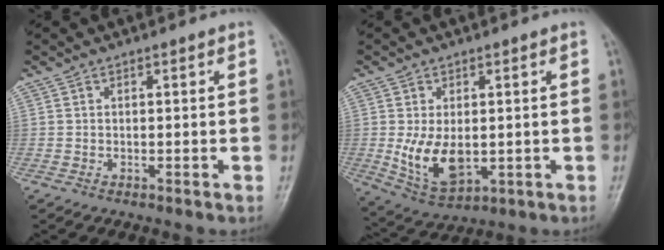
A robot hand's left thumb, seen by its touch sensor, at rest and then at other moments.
{"total": 9.5, "force": [-0.6, 5.8, 7.4], "torque": [-0.122, -0.013, 0.006]}